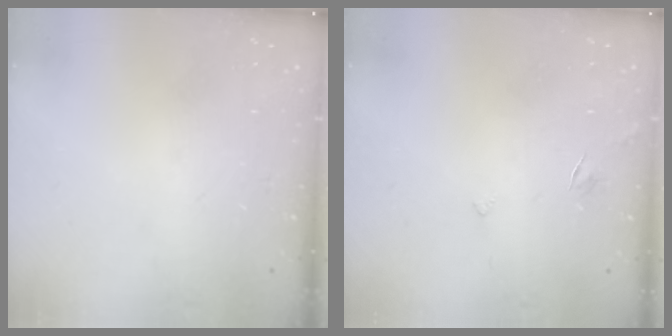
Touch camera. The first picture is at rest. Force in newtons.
{"total": 2.8, "press": 2.8, "slide": 0.3}